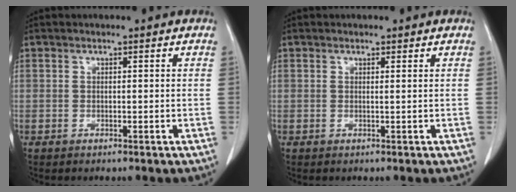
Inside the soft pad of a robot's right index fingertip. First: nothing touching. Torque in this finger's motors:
{"motor_torque": [-0.10, 0.12, 0.01, -0.01]}